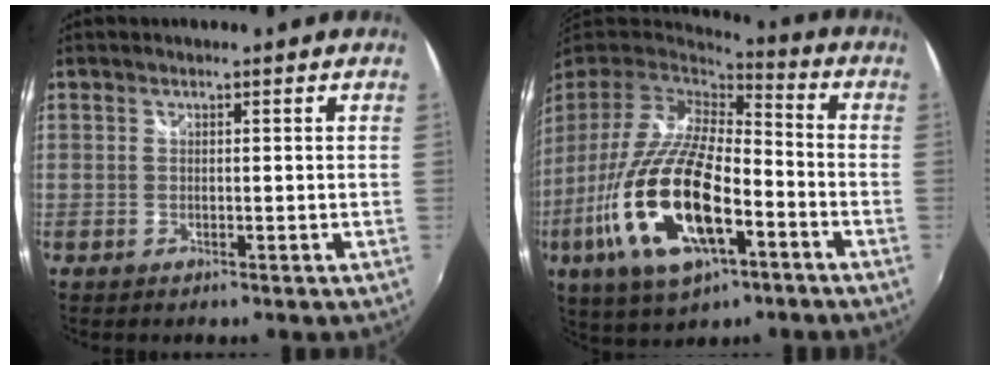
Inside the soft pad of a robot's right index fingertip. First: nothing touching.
{"total": 23.7, "force": [-9.1, 9.6, 19.7], "torque": [-0.404, -0.047, -0.164]}